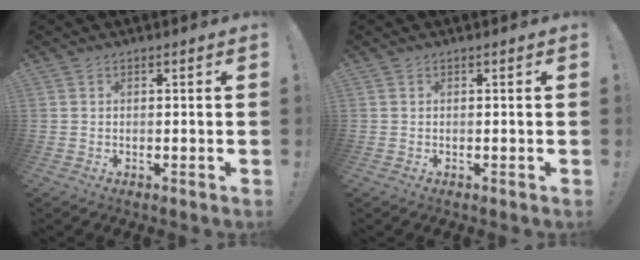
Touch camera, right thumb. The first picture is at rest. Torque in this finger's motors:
{"motor_torque": [0.00, 0.00, 0.00, 0.00, 0.00]}